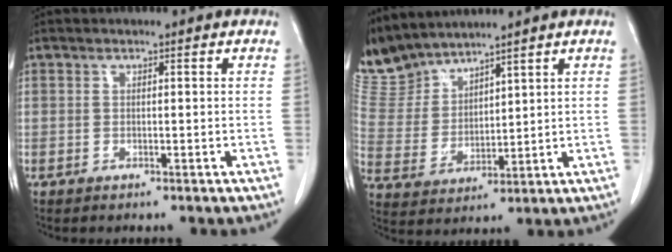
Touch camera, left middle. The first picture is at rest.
{"total": 8.5, "force": [8.4, 1.0, 0.7], "torque": [-0.037, 0.011, 0.194]}